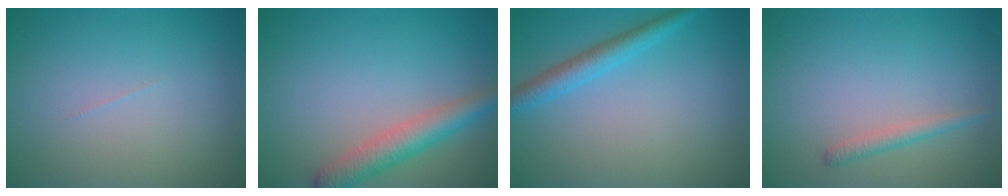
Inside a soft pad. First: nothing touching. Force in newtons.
{"total": 3.9, "press": 3.9, "slide": 0.2}
{"total": 2.8, "press": 2.7, "slide": 0.2}
{"total": 1.4, "press": 1.3, "slide": 0.1}